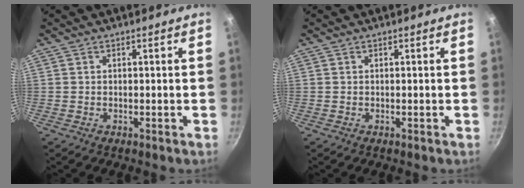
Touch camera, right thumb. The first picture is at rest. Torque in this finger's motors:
{"motor_torque": [-0.10, 0.10, 0.09, 0.00, 0.00]}